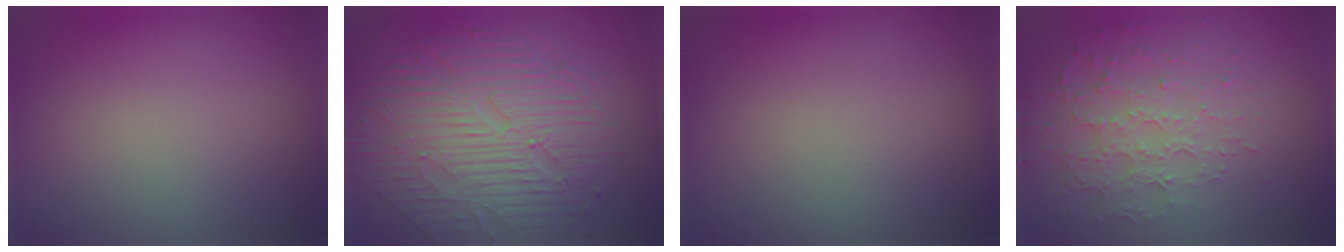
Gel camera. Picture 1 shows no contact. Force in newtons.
{"total": 9.8, "press": 6.5, "slide": 7.3}
{"total": 0.0}
{"total": 3.8, "press": 3.4, "slide": 1.7}